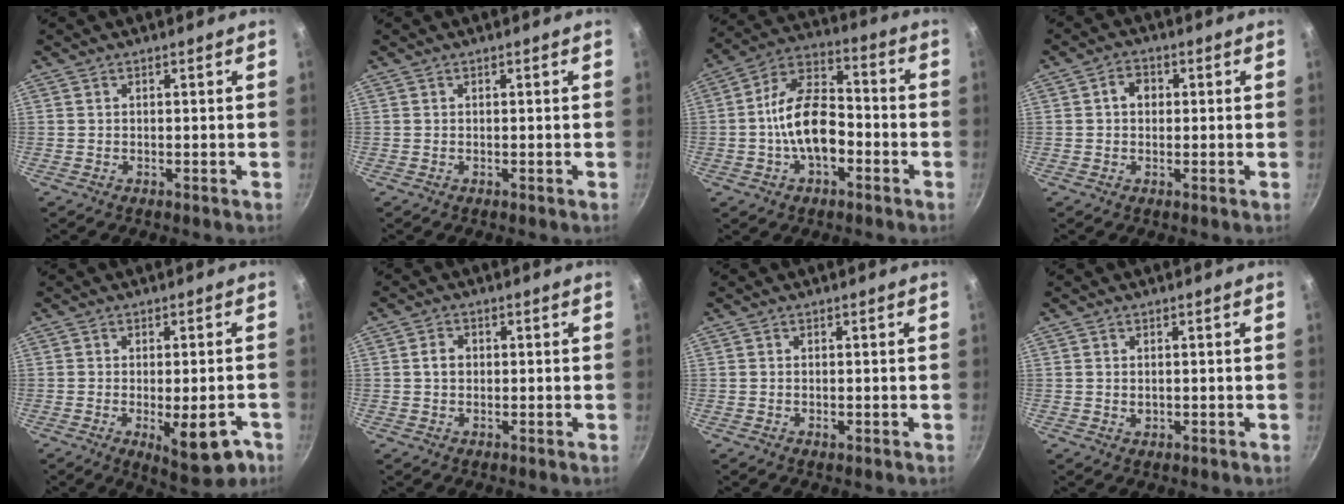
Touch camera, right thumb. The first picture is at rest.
{"total": 0.0}
{"total": 14.0, "force": [-3.2, 8.4, 10.7], "torque": [-0.158, 0.049, -0.070]}
{"total": 3.5, "force": [0.5, 2.8, 2.1], "torque": [-0.015, 0.007, 0.004]}
{"total": 10.3, "force": [-3.9, 3.9, 8.7], "torque": [-0.087, 0.010, -0.040]}
{"total": 2.7, "force": [0.1, 2.2, 1.5], "torque": [-0.016, 0.006, 0.001]}
{"total": 1.0, "force": [-0.3, 0.5, 0.8], "torque": [-0.013, 0.001, -0.004]}
{"total": 1.4, "force": [0.0, 1.1, 0.9], "torque": [-0.014, 0.000, 0.002]}